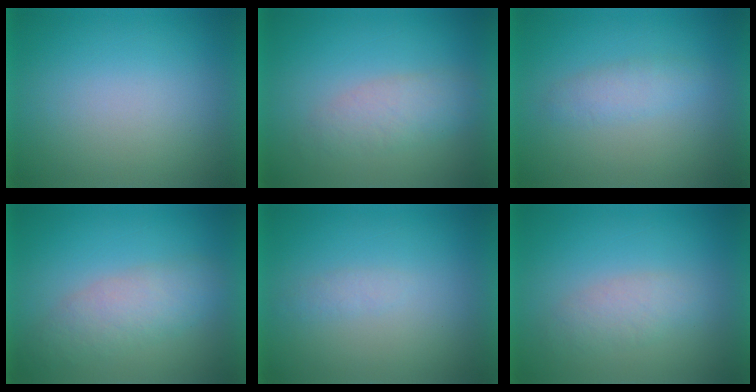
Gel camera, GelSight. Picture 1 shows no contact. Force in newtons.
{"total": 2.9}
{"total": 2.4}
{"total": 3.7}
{"total": 1.3}
{"total": 2.7}